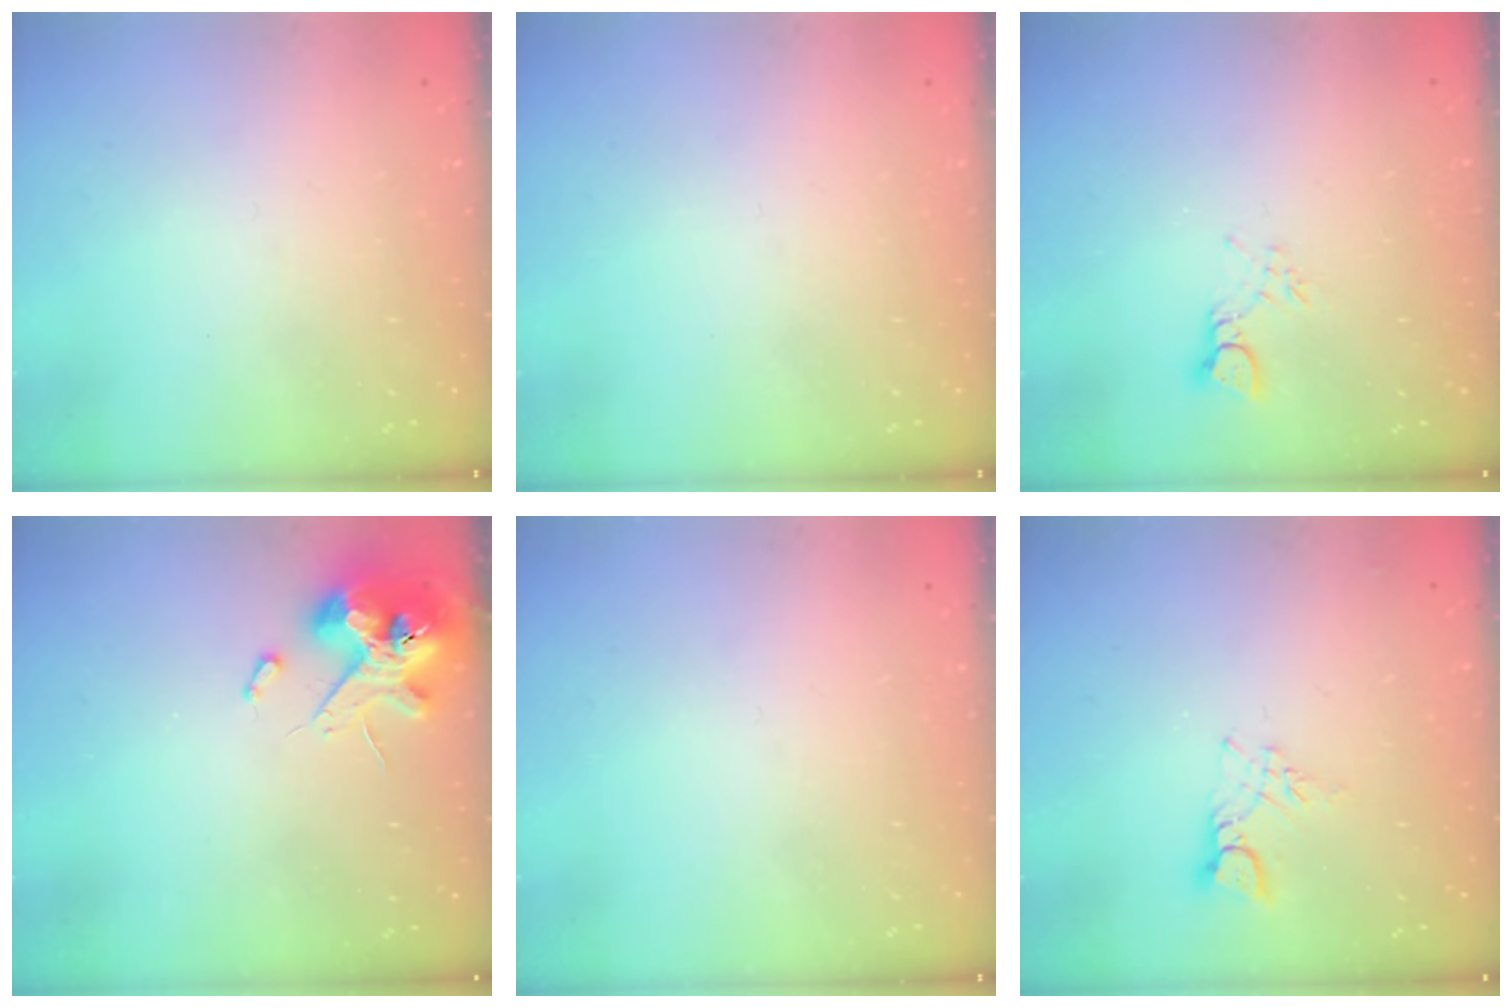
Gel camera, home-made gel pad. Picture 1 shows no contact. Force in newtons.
{"total": 0.0}
{"total": 3.3, "press": 3.3, "slide": 0.1}
{"total": 12.4, "press": 12.2, "slide": 1.8}
{"total": 0.0}
{"total": 5.0, "press": 5.0, "slide": 0.3}